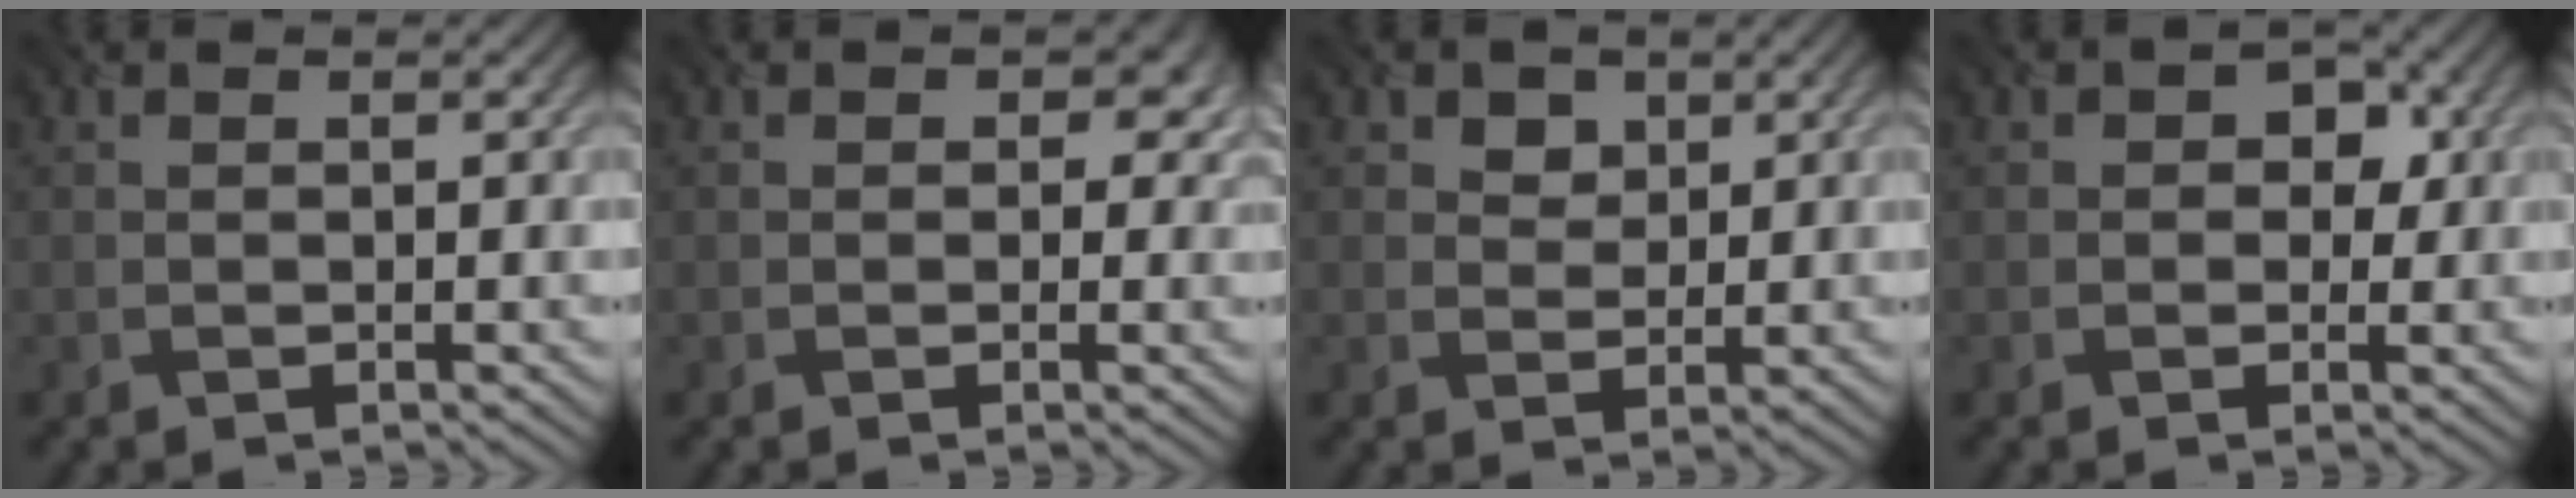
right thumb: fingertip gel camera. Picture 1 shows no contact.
{"total": 2.8, "force": [0.6, 2.4, 1.3], "torque": [-0.017, -0.008, 0.001]}
{"total": 2.8, "force": [1.4, 2.1, 1.1], "torque": [-0.025, -0.004, 0.017]}
{"total": 3.0, "force": [0.5, 2.5, 1.6], "torque": [-0.014, 0.006, -0.004]}